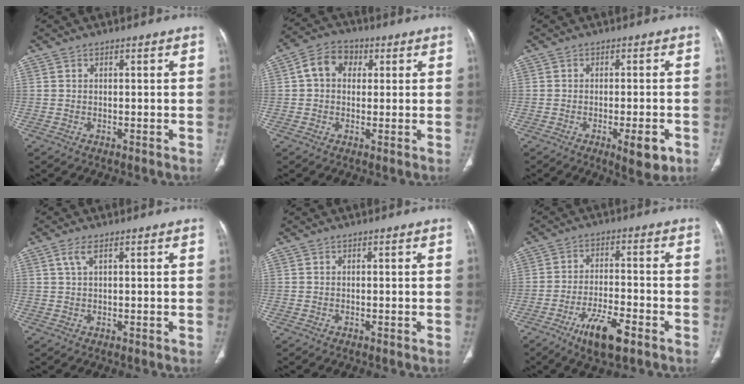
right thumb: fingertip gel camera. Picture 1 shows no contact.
{"total": 6.9, "force": [1.4, 5.4, 4.0], "torque": [-0.051, 0.014, 0.015]}
{"total": 6.0, "force": [-2.6, 1.7, 5.2], "torque": [-0.068, -0.003, -0.032]}
{"total": 2.3, "force": [1.1, 0.7, 1.9], "torque": [-0.051, 0.007, 0.028]}
{"total": 0.0}
{"total": 9.6, "force": [-5.5, 2.9, 7.3], "torque": [-0.131, 0.018, -0.091]}